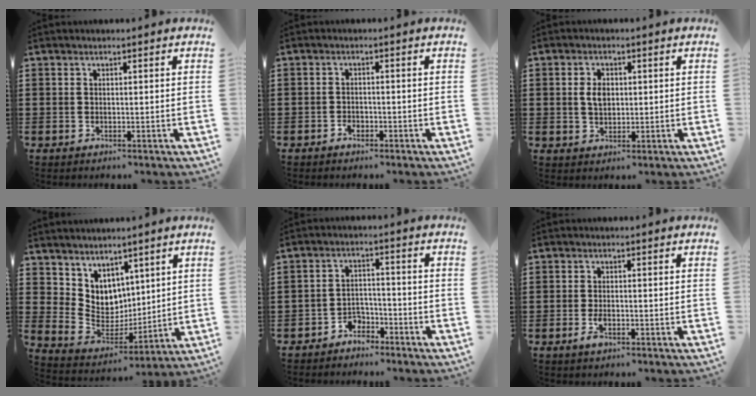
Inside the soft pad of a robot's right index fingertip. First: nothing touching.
{"total": 1.3, "force": [-1.0, 0.6, 0.6], "torque": [-0.015, -0.006, -0.018]}
{"total": 3.3, "force": [0.4, 2.1, 2.5], "torque": [-0.054, 0.009, 0.005]}
{"total": 6.4, "force": [4.2, 4.8, 0.0], "torque": [-0.039, -0.031, 0.083]}
{"total": 3.3, "force": [-3.0, 1.4, 0.4], "torque": [-0.015, 0.004, -0.060]}
{"total": 2.2, "force": [-0.9, 0.7, 1.9], "torque": [-0.044, -0.008, -0.017]}